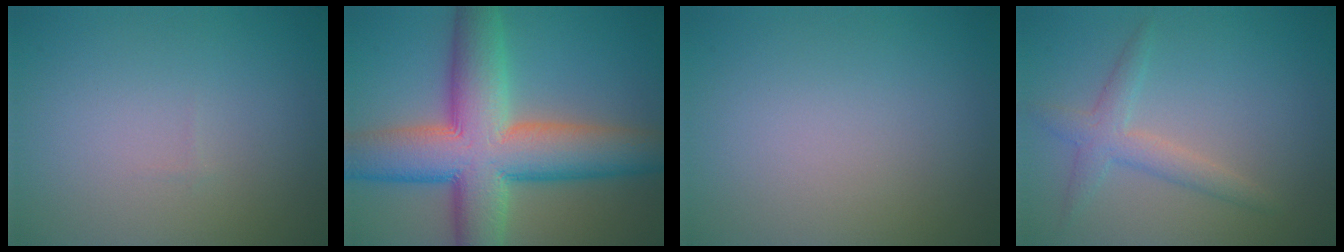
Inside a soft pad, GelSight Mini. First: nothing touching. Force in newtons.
{"total": 12.7, "press": 12.7, "slide": 0.4}
{"total": 0.0}
{"total": 2.5, "press": 2.5, "slide": 0.1}